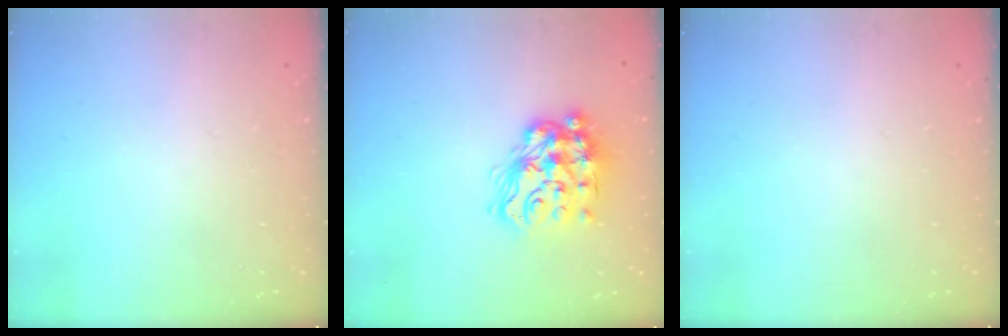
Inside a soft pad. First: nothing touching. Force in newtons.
{"total": 16.4, "press": 16.3, "slide": 1.7}
{"total": 0.0}